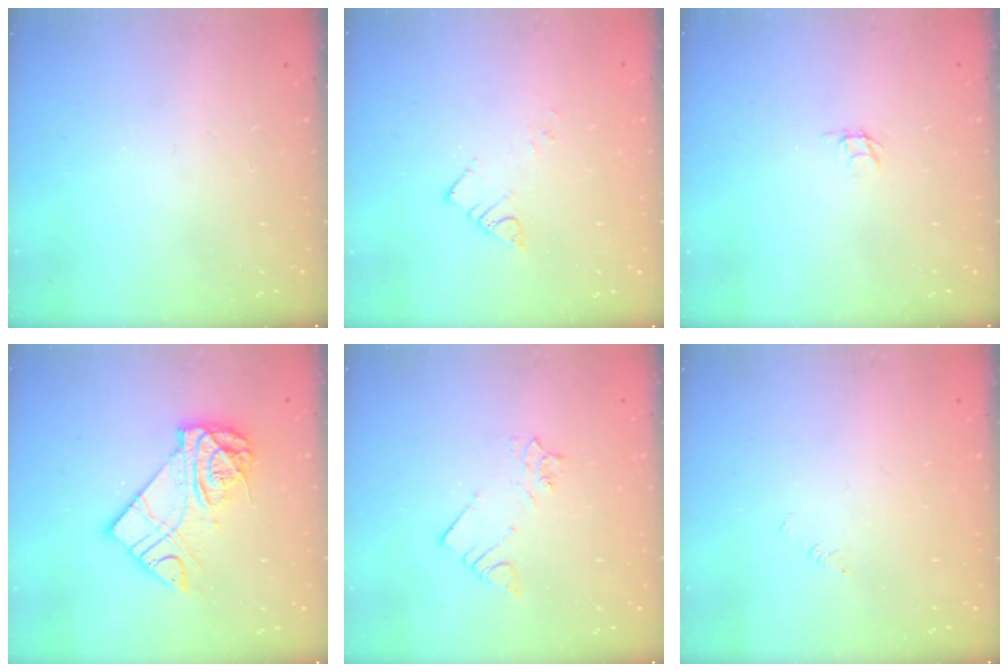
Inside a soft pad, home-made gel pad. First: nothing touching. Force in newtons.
{"total": 4.4, "press": 4.4, "slide": 0.1}
{"total": 1.8, "press": 1.8, "slide": 0.1}
{"total": 13.6, "press": 13.6, "slide": 1.1}
{"total": 3.3, "press": 3.3, "slide": 0.3}
{"total": 1.7, "press": 1.7, "slide": 0.3}